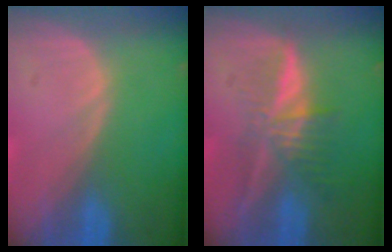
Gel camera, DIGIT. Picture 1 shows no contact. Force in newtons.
{"total": 5.9, "press": 5.5, "slide": 2.2}